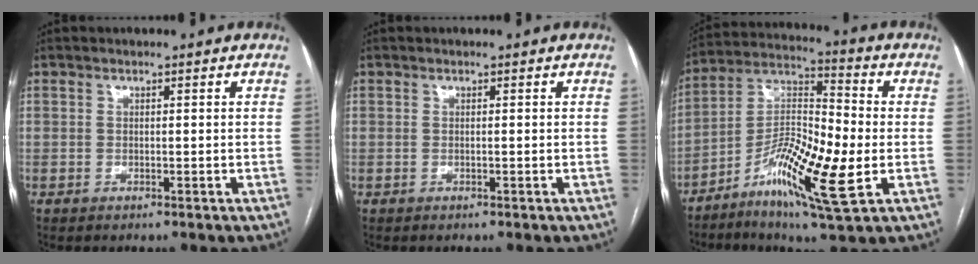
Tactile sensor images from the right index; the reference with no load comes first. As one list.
[{"total": 0.0}, {"total": 15.7, "force": [-5.0, 2.6, 14.7], "torque": [-0.280, -0.006, -0.090]}]